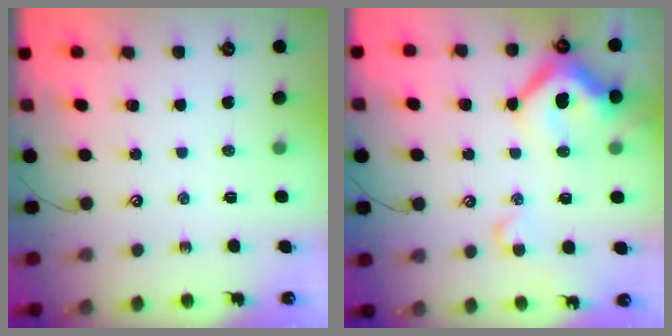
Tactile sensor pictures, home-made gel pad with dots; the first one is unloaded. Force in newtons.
{"total": 15.0, "press": 14.8, "slide": 2.1}